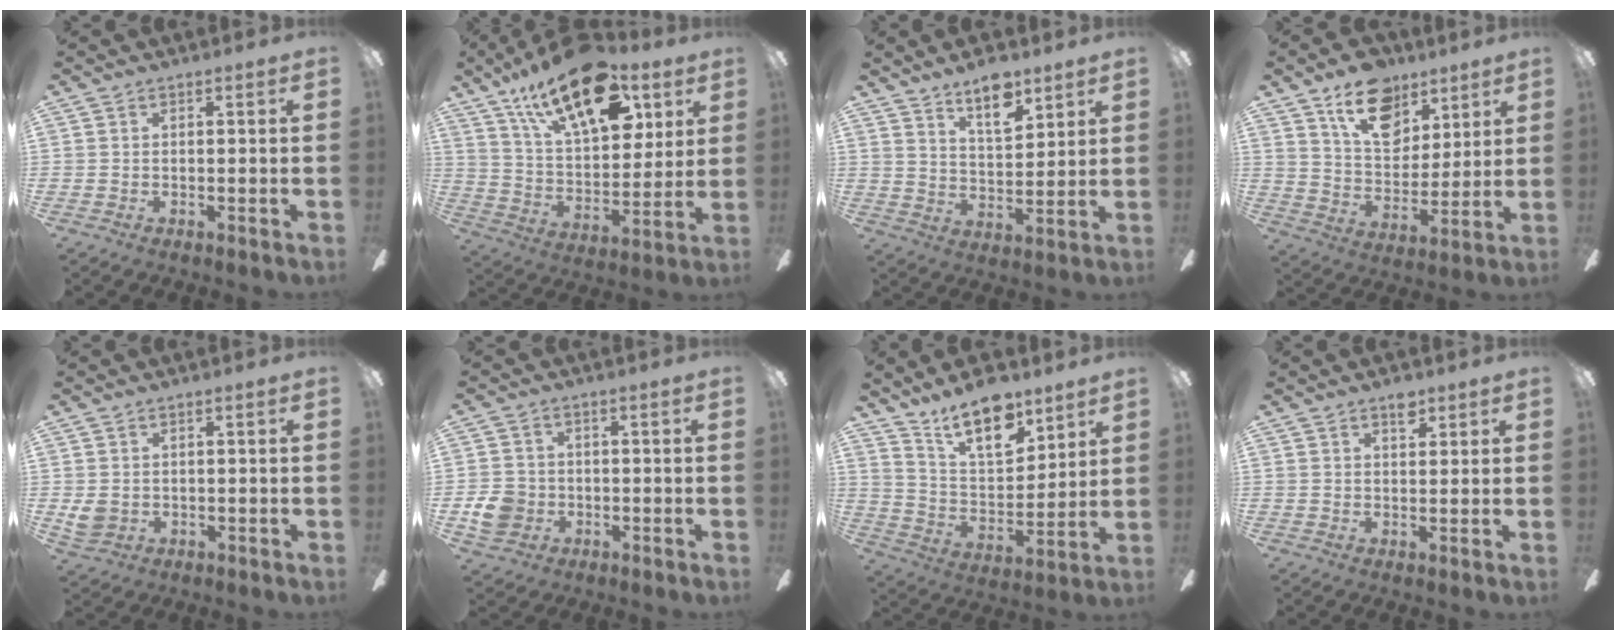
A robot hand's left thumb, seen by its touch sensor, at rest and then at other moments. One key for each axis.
{"total": 23.7, "fx": 13.5, "fy": 11.5, "fz": 15.8, "tx": -0.240, "ty": -0.065, "tz": 0.231}
{"total": 9.8, "fx": 7.7, "fy": 3.6, "fz": 4.9, "tx": -0.075, "ty": -0.043, "tz": 0.134}
{"total": 16.9, "fx": 10.2, "fy": 10.6, "fz": 8.2, "tx": -0.112, "ty": -0.052, "tz": 0.185}
{"total": 3.6, "fx": 0.1, "fy": 3.2, "fz": 1.7, "tx": -0.030, "ty": 0.001, "tz": 0.004}
{"total": 6.9, "fx": -1.7, "fy": 6.1, "fz": 2.6, "tx": -0.066, "ty": 0.014, "tz": -0.031}
{"total": 16.4, "fx": 11.6, "fy": 7.2, "fz": 9.1, "tx": -0.156, "ty": -0.062, "tz": 0.206}
{"total": 3.9, "fx": 2.4, "fy": 2.1, "fz": 2.1, "tx": -0.006, "ty": -0.012, "tz": 0.035}